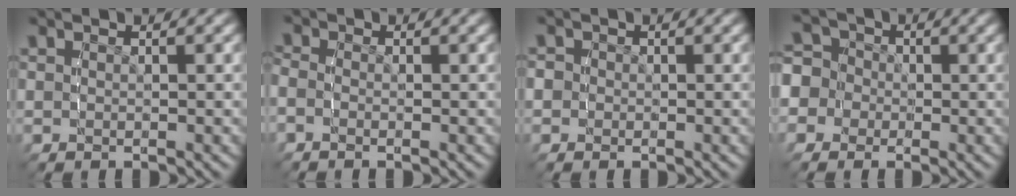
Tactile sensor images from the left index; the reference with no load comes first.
{"total": 2.4, "force": [-0.7, 2.0, 1.0], "torque": [-0.027, 0.005, -0.025]}
{"total": 2.7, "force": [-0.3, 2.6, 0.6], "torque": [-0.026, 0.003, -0.019]}
{"total": 9.4, "force": [-0.6, 8.9, 3.1], "torque": [-0.094, -0.017, -0.032]}